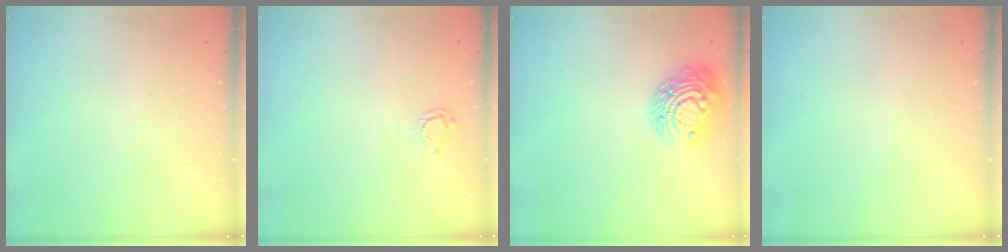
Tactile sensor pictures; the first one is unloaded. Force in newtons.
{"total": 3.8, "press": 3.7, "slide": 0.6}
{"total": 12.2, "press": 12.2, "slide": 0.8}
{"total": 0.0}